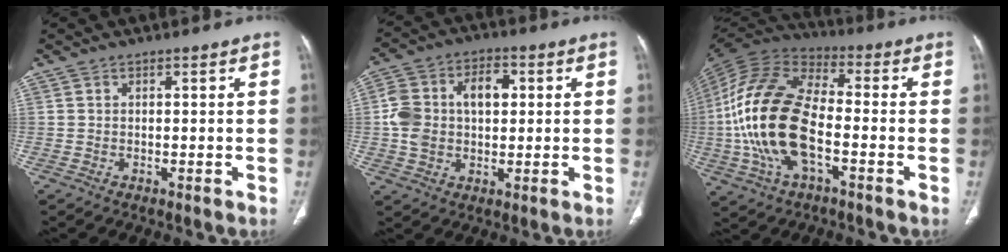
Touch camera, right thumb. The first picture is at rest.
{"total": 12.0, "force": [1.3, 8.2, 8.6], "torque": [-0.148, 0.026, 0.024]}
{"total": 20.6, "force": [-3.7, 10.3, 17.4], "torque": [-0.362, 0.023, -0.071]}